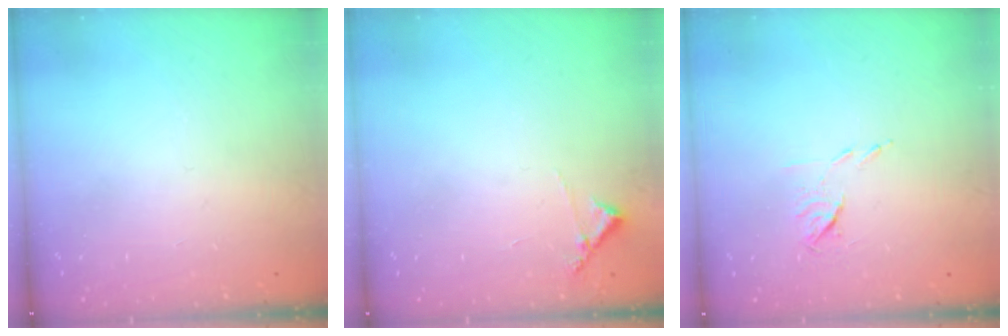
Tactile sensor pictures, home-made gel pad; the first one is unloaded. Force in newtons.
{"total": 5.7, "press": 5.7, "slide": 0.3}
{"total": 5.4, "press": 5.3, "slide": 0.9}